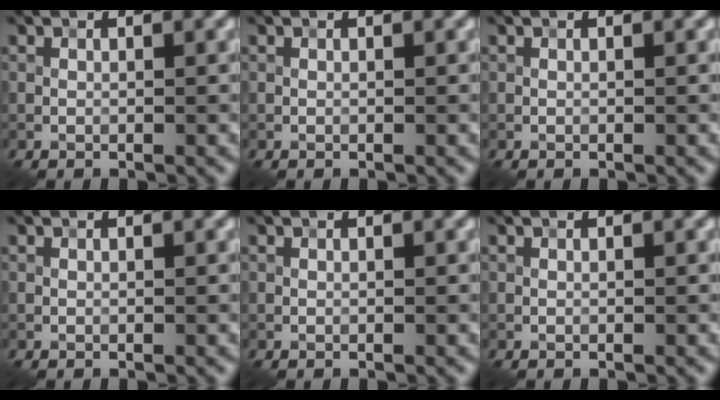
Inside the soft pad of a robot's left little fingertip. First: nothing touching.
{"total": 0.0}
{"total": 0.0}
{"total": 0.0}
{"total": 0.0}
{"total": 0.0}